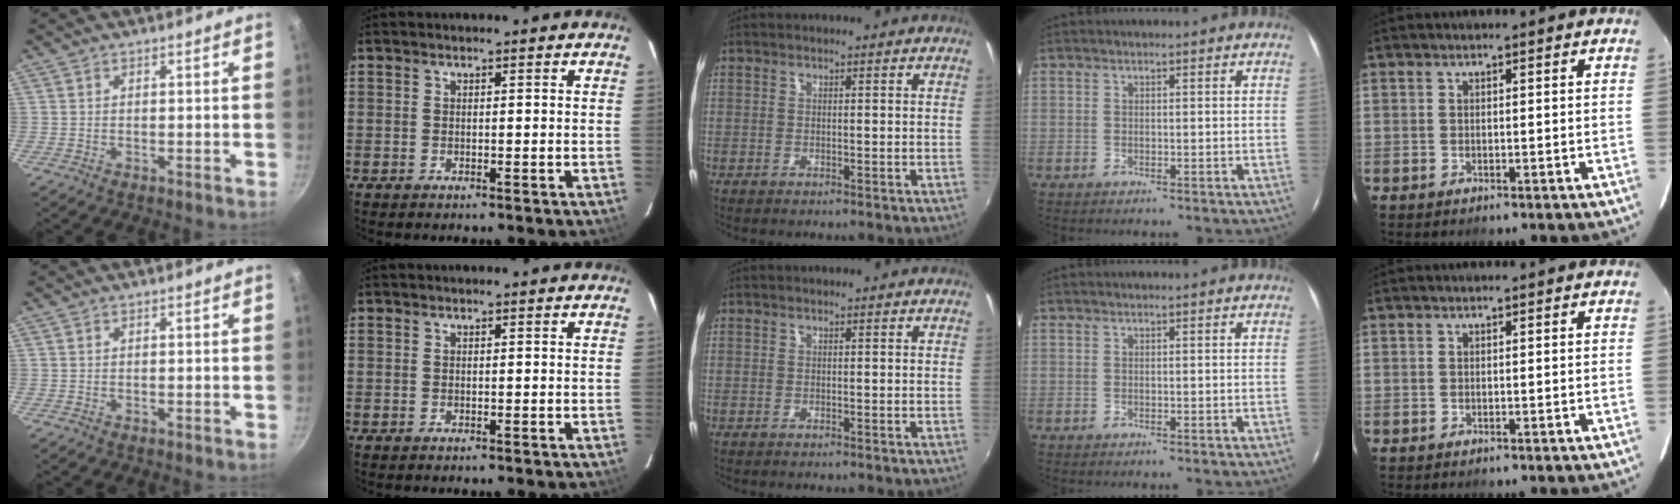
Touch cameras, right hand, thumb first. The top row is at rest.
{}